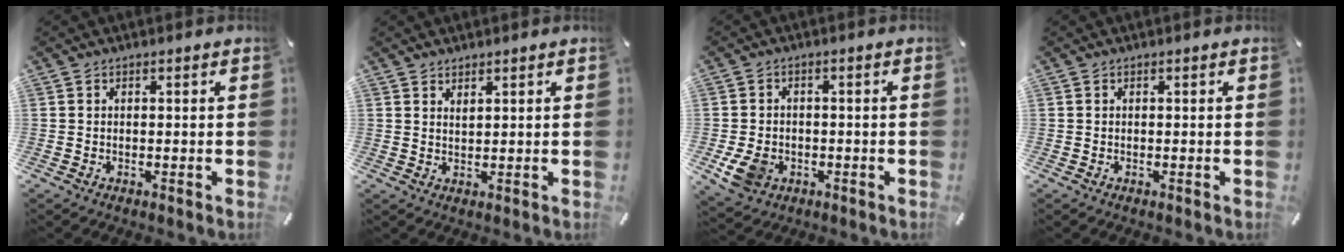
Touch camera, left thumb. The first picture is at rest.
{"total": 1.4, "force": [1.3, 0.4, 0.3], "torque": [-0.007, -0.002, 0.025]}
{"total": 6.9, "force": [-2.0, 5.5, 3.6], "torque": [-0.083, 0.004, -0.038]}
{"total": 0.0}